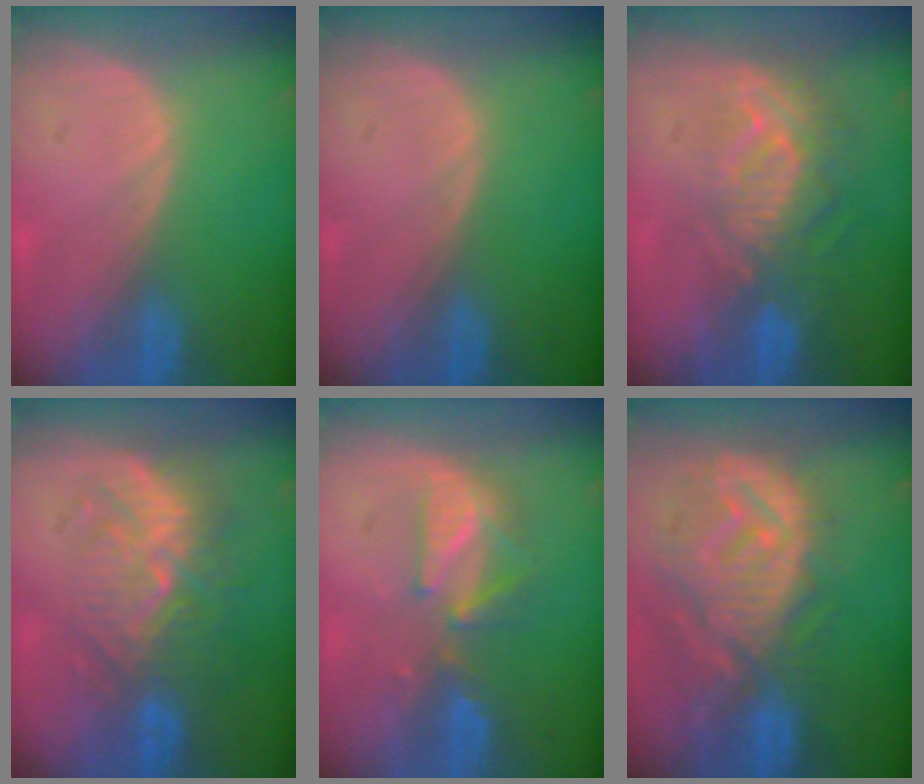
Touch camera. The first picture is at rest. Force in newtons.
{"total": 0.0}
{"total": 9.5, "press": 8.3, "slide": 4.6}
{"total": 9.1, "press": 8.8, "slide": 2.3}
{"total": 5.4, "press": 5.3, "slide": 0.7}
{"total": 12.3, "press": 11.0, "slide": 5.4}